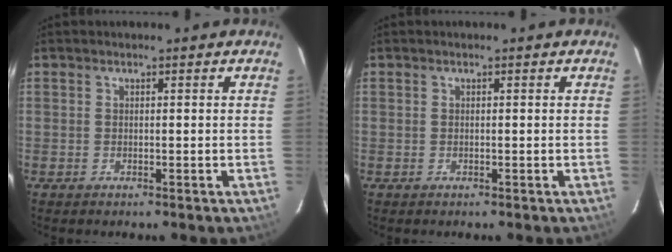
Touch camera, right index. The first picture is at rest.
{"total": 0.0}